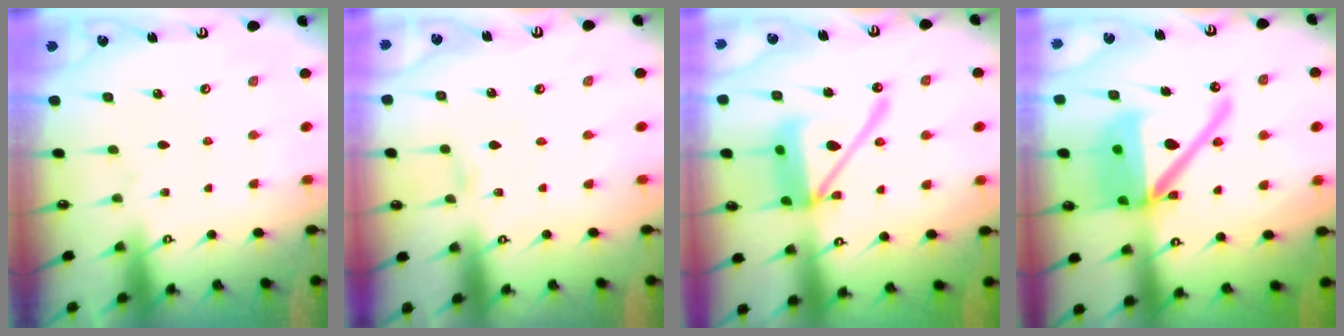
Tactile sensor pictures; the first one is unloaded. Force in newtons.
{"total": 1.7, "press": 1.7, "slide": 0.2}
{"total": 16.6, "press": 16.5, "slide": 1.7}
{"total": 21.3, "press": 21.1, "slide": 3.1}